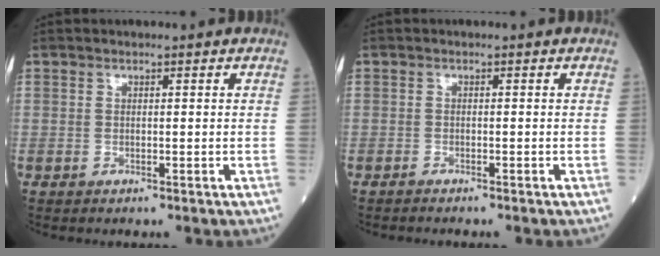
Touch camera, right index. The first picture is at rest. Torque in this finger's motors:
{"motor_torque": [0.01, 0.01, -0.02, -0.01]}